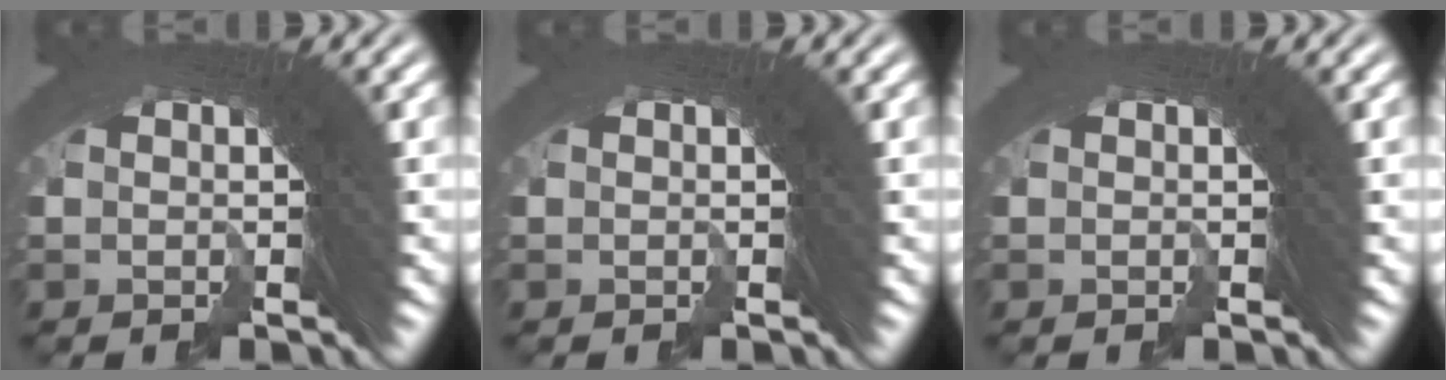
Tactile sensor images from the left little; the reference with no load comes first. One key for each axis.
{"total": 0.0}
{"total": 0.0}